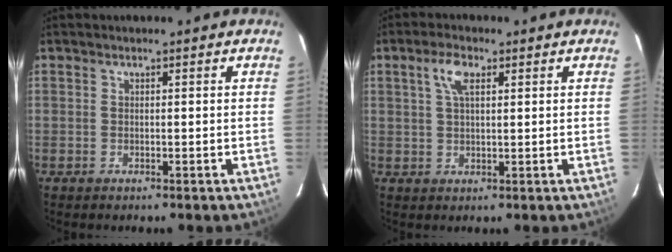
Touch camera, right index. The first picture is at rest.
{"total": 4.2, "force": [1.8, 1.7, 3.4], "torque": [-0.066, 0.010, 0.033]}